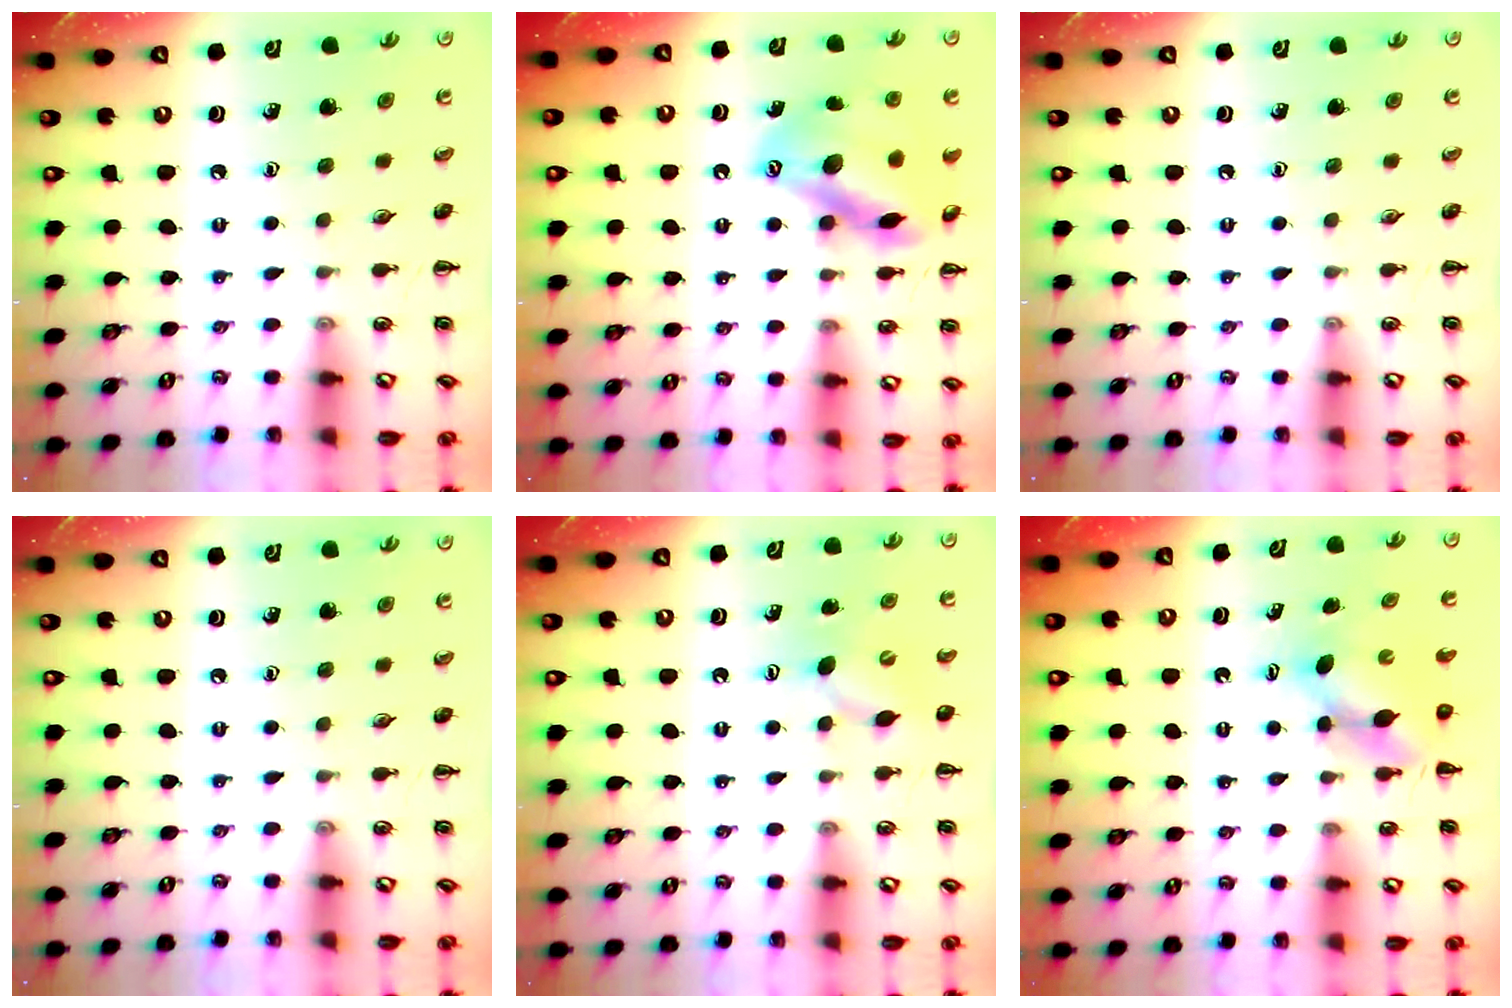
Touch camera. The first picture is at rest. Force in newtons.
{"total": 16.0, "press": 15.9, "slide": 2.0}
{"total": 0.0}
{"total": 0.0}
{"total": 6.0, "press": 5.9, "slide": 1.4}
{"total": 4.6, "press": 4.6, "slide": 0.3}